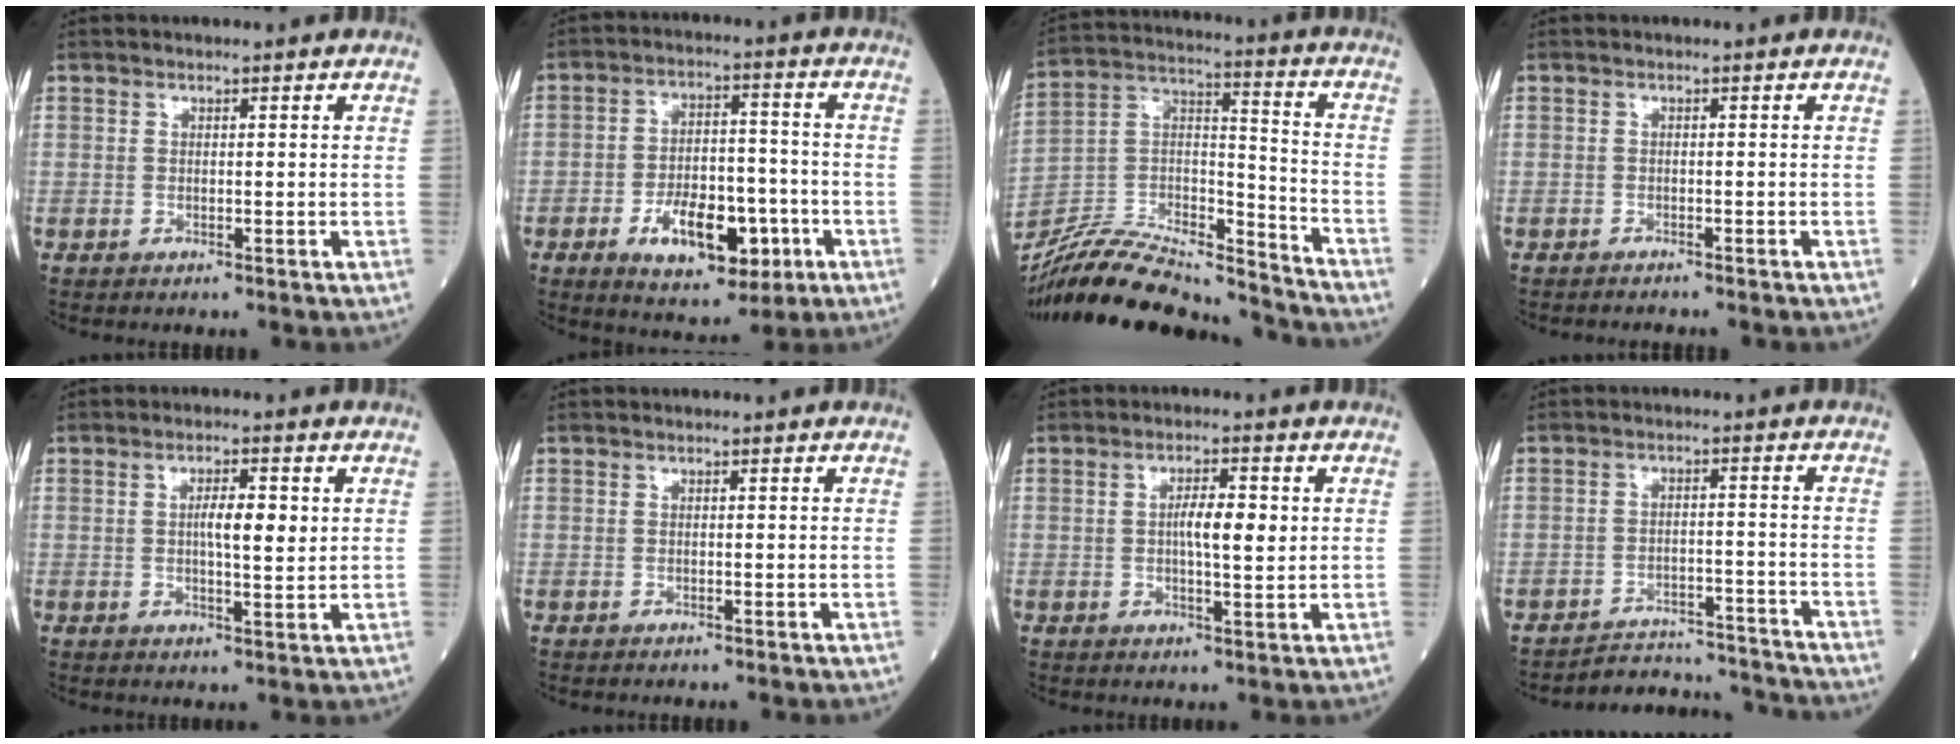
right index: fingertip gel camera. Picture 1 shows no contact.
{"total": 11.4, "force": [-4.6, 5.5, 8.9], "torque": [-0.151, 0.006, -0.066]}
{"total": 23.9, "force": [-22.2, 3.4, 8.3], "torque": [-0.174, 0.012, -0.376]}
{"total": 2.0, "force": [-1.9, 0.2, 0.5], "torque": [-0.010, -0.002, -0.023]}
{"total": 4.7, "force": [0.8, 0.9, 4.5], "torque": [-0.074, 0.002, 0.011]}
{"total": 0.0}
{"total": 4.9, "force": [0.6, 1.0, 4.8], "torque": [-0.080, 0.006, 0.008]}
{"total": 9.5, "force": [-9.4, 0.8, -0.7], "torque": [0.010, 0.020, -0.135]}